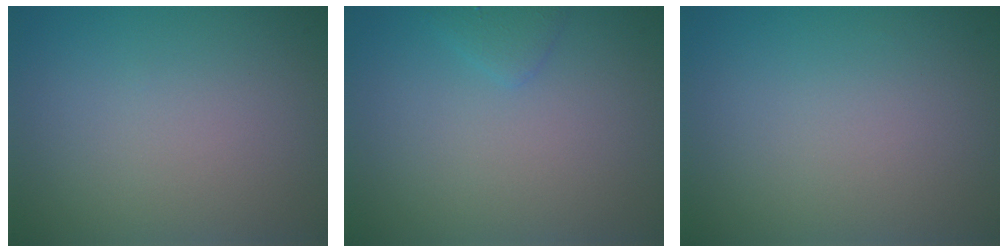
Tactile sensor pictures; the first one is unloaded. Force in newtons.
{"total": 1.2, "press": 1.2, "slide": 0.1}
{"total": 0.0}